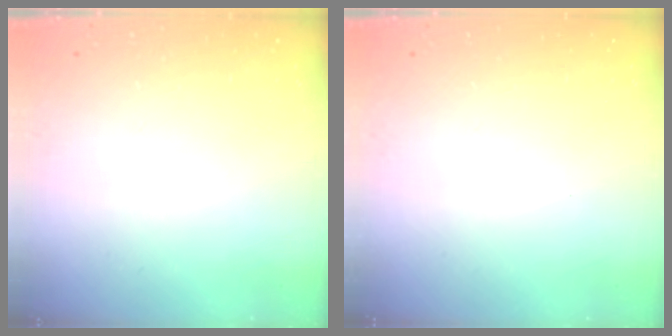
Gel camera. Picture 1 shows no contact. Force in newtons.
{"total": 0.0}